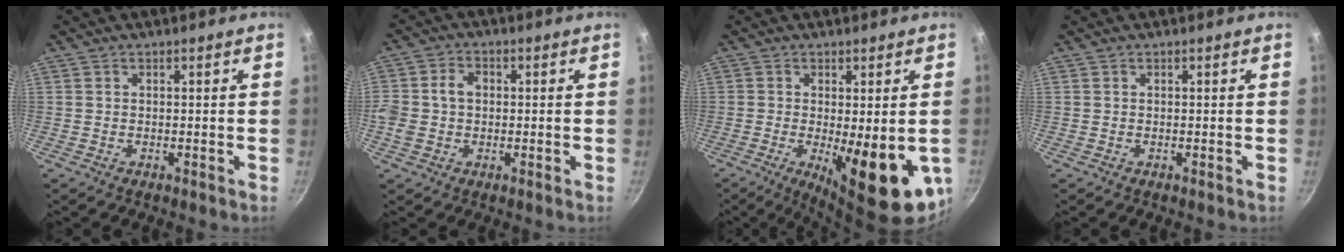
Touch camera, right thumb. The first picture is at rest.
{"total": 6.2, "force": [0.0, 4.9, 3.7], "torque": [-0.063, 0.013, -0.009]}
{"total": 15.1, "force": [-3.3, 5.1, 13.8], "torque": [-0.172, -0.016, -0.031]}
{"total": 0.0}